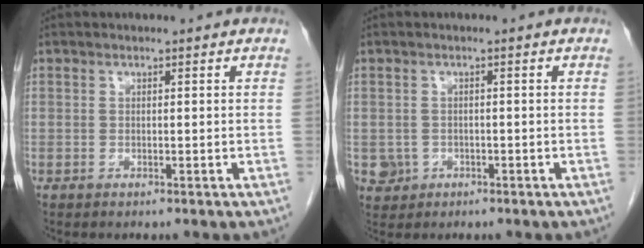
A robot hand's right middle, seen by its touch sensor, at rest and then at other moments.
{"total": 3.1, "force": [-1.0, 2.9, 0.3], "torque": [-0.002, 0.006, -0.012]}